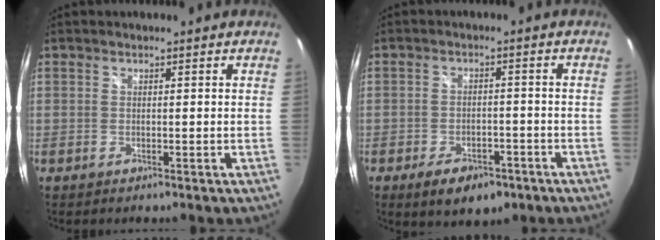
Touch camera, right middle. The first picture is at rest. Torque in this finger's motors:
{"motor_torque": [1.00, -0.90, 0.11, 0.06]}